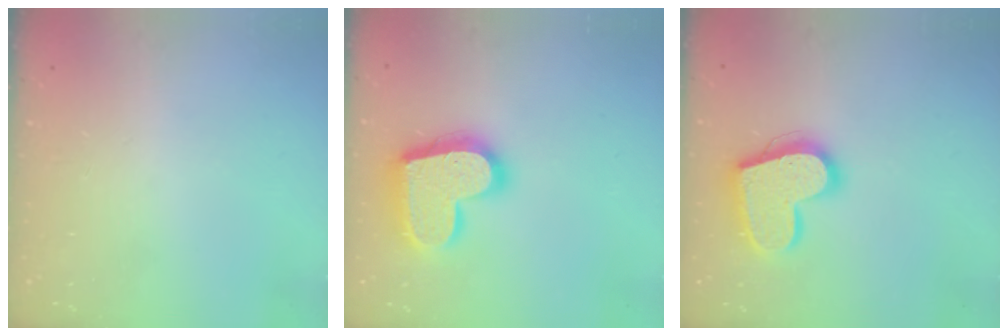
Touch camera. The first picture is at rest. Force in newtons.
{"total": 20.3, "press": 20.3, "slide": 1.4}
{"total": 17.7, "press": 17.6, "slide": 1.5}